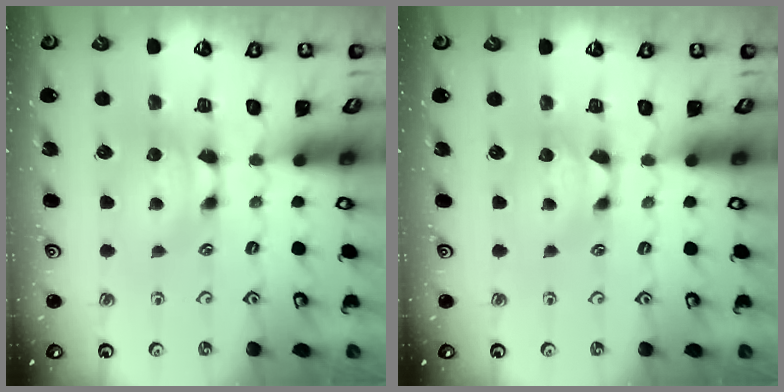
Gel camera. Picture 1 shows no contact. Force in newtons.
{"total": 0.8, "press": 0.2, "slide": 0.8}